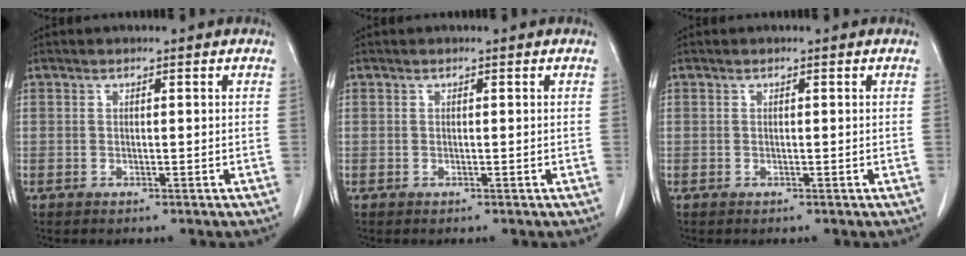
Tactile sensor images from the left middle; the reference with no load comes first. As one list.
[{"total": 0.0}, {"total": 0.0}]